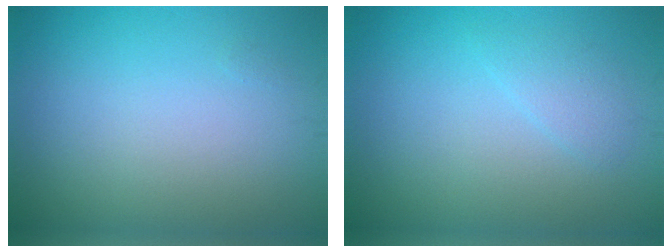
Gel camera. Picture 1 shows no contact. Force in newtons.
{"total": 1.3, "press": 1.3, "slide": 0.1}